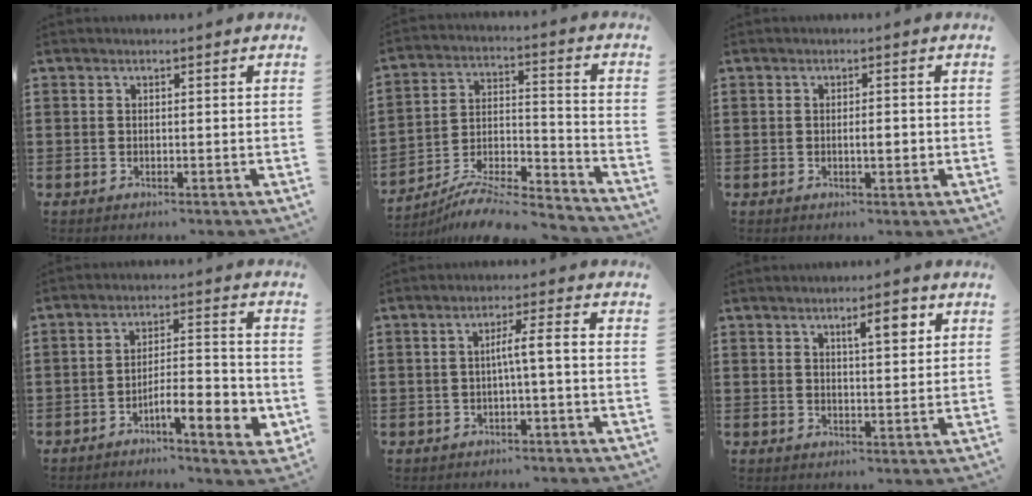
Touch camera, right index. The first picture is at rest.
{"total": 8.9, "force": [-8.1, 1.4, 3.3], "torque": [-0.057, 0.013, -0.161]}
{"total": 1.4, "force": [-0.3, 0.5, 1.3], "torque": [-0.025, 0.000, -0.004]}
{"total": 6.8, "force": [-3.6, 1.6, 5.6], "torque": [-0.082, 0.001, -0.064]}
{"total": 3.7, "force": [-0.9, 0.0, 3.6], "torque": [-0.067, 0.000, -0.021]}
{"total": 4.2, "force": [1.9, 1.2, 3.6], "torque": [-0.051, -0.001, 0.025]}